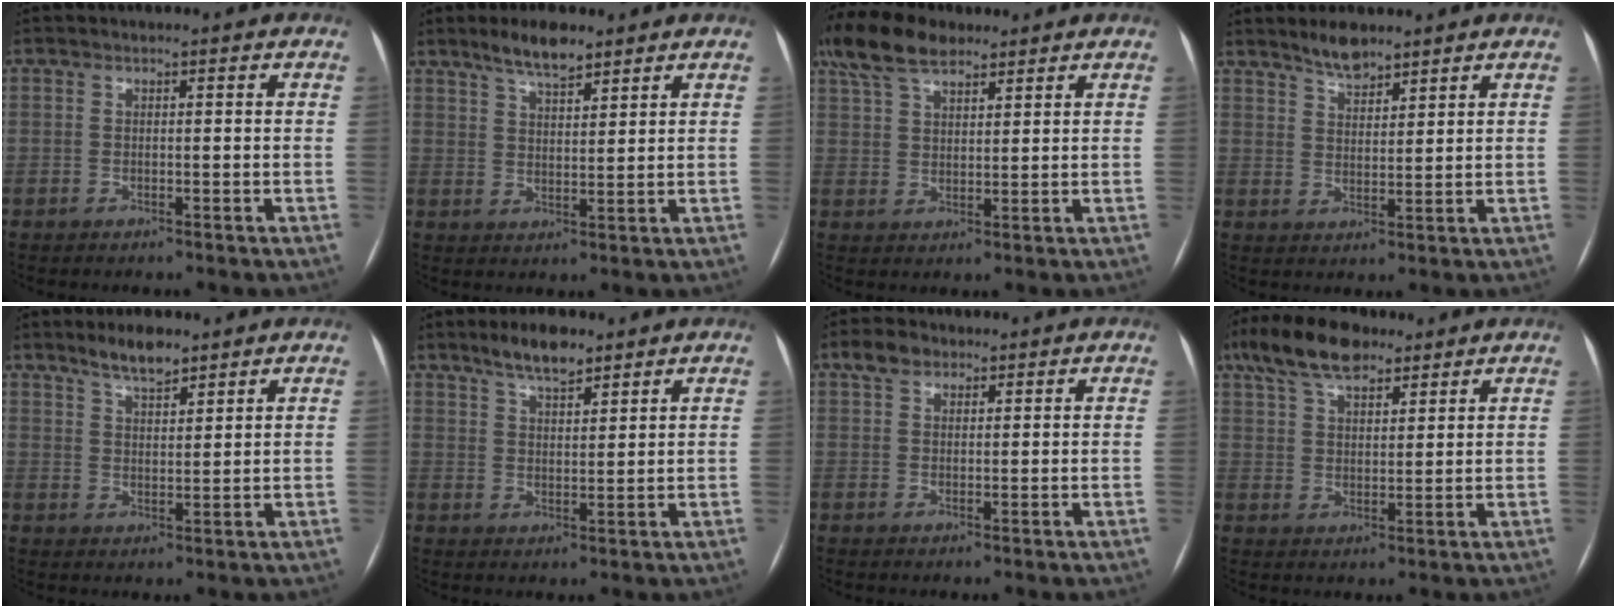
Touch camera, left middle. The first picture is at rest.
{"total": 6.0, "force": [4.7, 1.5, 3.4], "torque": [-0.068, 0.006, 0.083]}
{"total": 9.7, "force": [7.3, 3.6, 5.2], "torque": [-0.113, 0.034, 0.138]}
{"total": 4.4, "force": [3.9, 1.1, 1.7], "torque": [-0.037, 0.001, 0.071]}
{"total": 5.3, "force": [4.3, 1.3, 2.8], "torque": [-0.057, 0.004, 0.076]}
{"total": 6.4, "force": [4.9, 1.7, 3.6], "torque": [-0.070, 0.006, 0.088]}
{"total": 3.6, "force": [2.4, 2.2, 1.6], "torque": [-0.035, 0.016, 0.045]}
{"total": 10.7, "force": [7.7, 4.1, 6.2], "torque": [-0.124, 0.028, 0.140]}